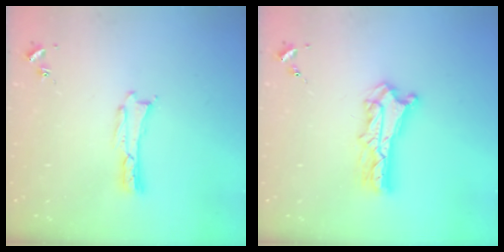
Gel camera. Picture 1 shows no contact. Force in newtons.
{"total": 5.8, "press": 5.8, "slide": 0.4}